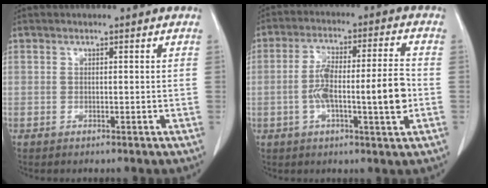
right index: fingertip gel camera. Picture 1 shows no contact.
{"total": 11.2, "force": [-2.0, 1.4, 10.9], "torque": [-0.189, 0.016, -0.035]}